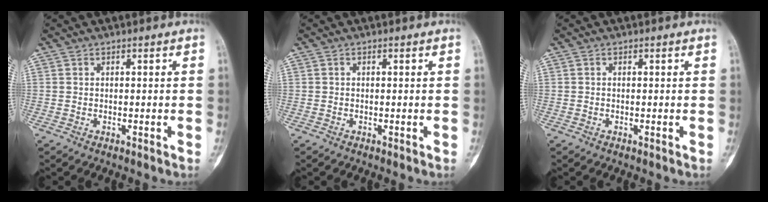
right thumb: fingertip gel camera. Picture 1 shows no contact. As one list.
[{"total": 0.0}, {"total": 0.0}]